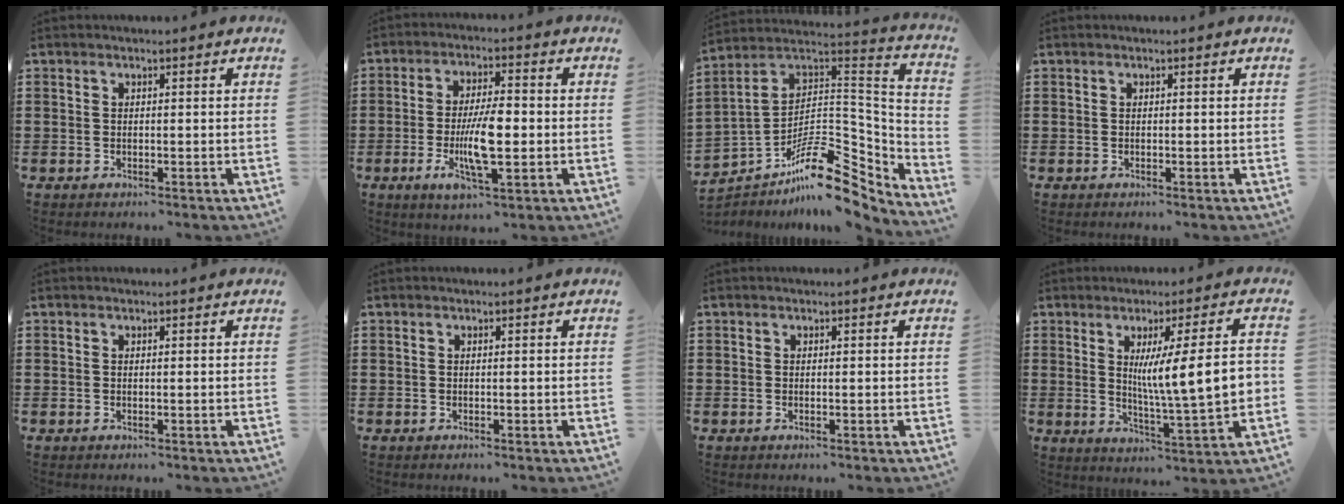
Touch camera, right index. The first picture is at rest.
{"total": 9.4, "force": [-1.8, 2.8, 8.9], "torque": [-0.168, -0.013, -0.034]}
{"total": 13.1, "force": [-8.8, 5.2, 8.2], "torque": [-0.128, 0.016, -0.160]}
{"total": 0.0}
{"total": 0.0}
{"total": 0.0}
{"total": 0.0}
{"total": 10.9, "force": [1.3, 1.2, 10.8], "torque": [-0.178, -0.005, 0.018]}